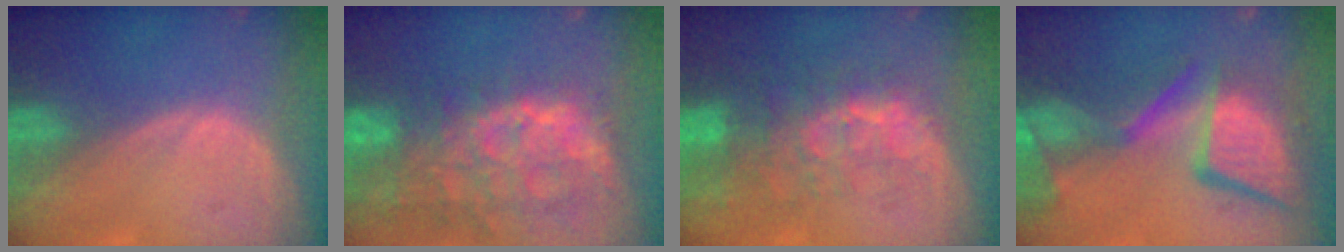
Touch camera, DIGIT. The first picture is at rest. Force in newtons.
{"total": 14.0, "press": 11.4, "slide": 8.2}
{"total": 9.9, "press": 8.6, "slide": 4.9}
{"total": 13.8, "press": 11.2, "slide": 8.0}